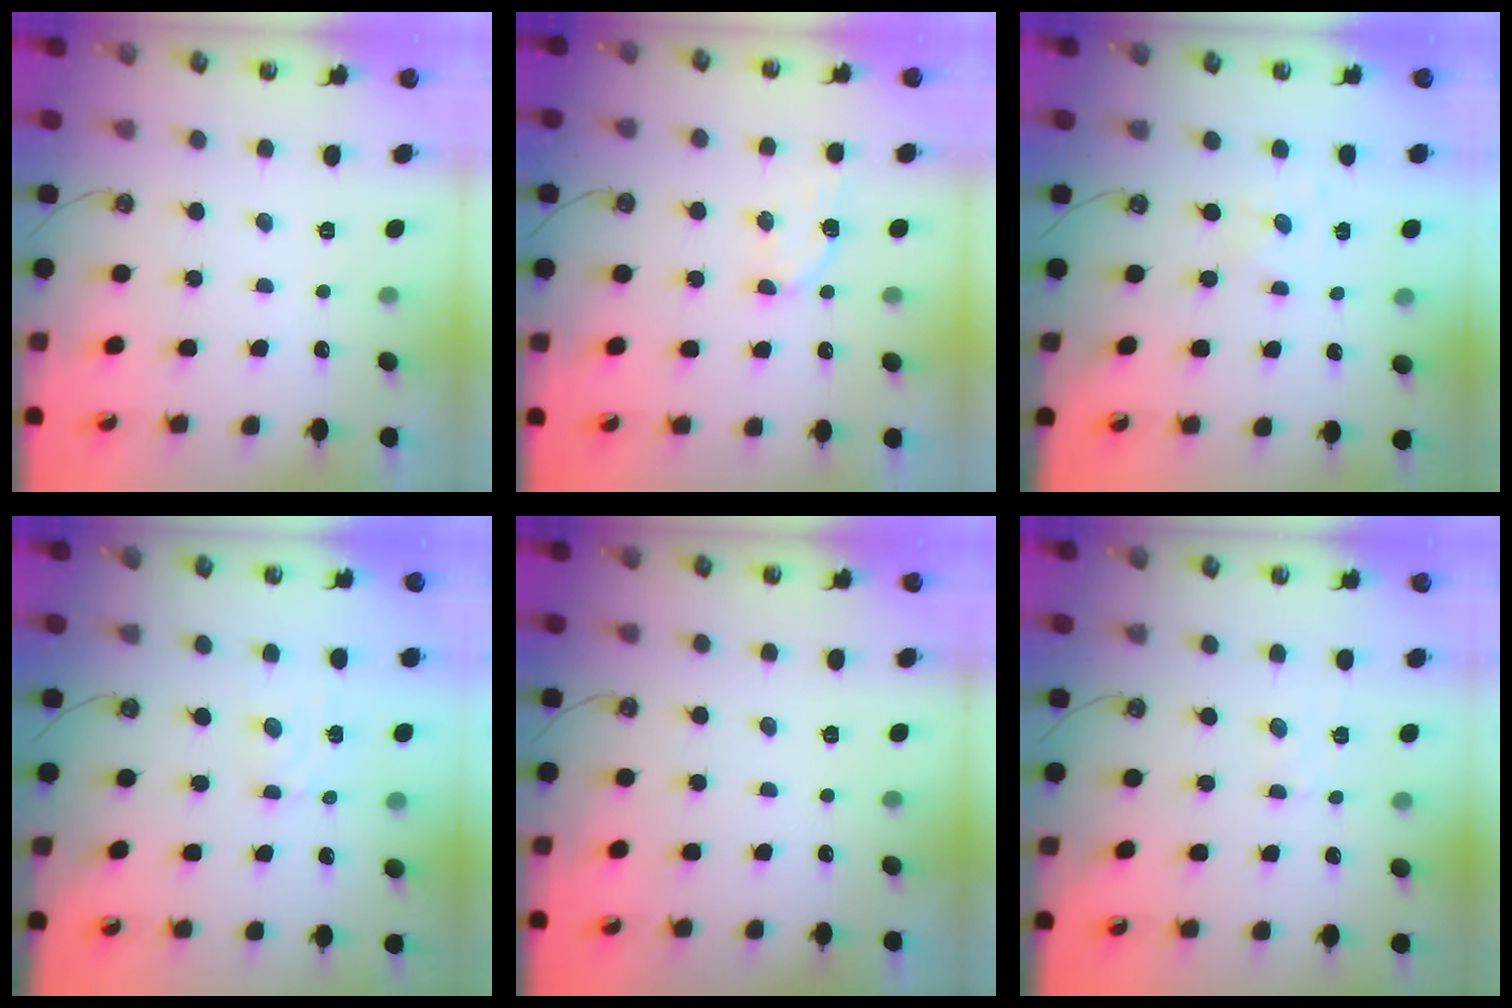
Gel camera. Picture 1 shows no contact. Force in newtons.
{"total": 4.6, "press": 4.5, "slide": 0.8}
{"total": 1.1, "press": 1.1, "slide": 0.2}
{"total": 3.8, "press": 3.8, "slide": 0.4}
{"total": 0.0}
{"total": 2.8, "press": 2.8, "slide": 0.4}